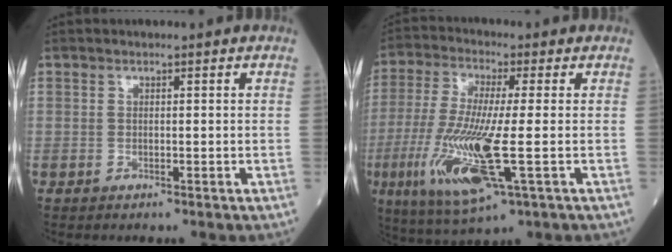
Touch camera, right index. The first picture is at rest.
{"total": 15.2, "force": [-3.7, 1.8, 14.7], "torque": [-0.317, -0.034, -0.063]}